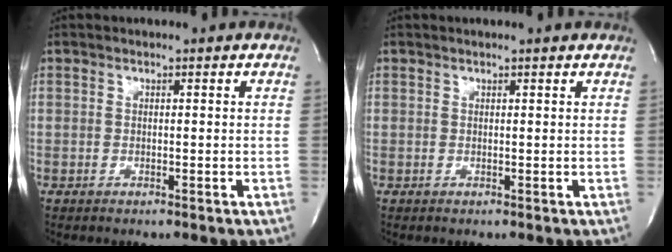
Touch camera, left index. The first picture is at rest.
{"total": 0.8, "force": [0.6, -0.2, 0.5], "torque": [-0.013, 0.004, 0.008]}